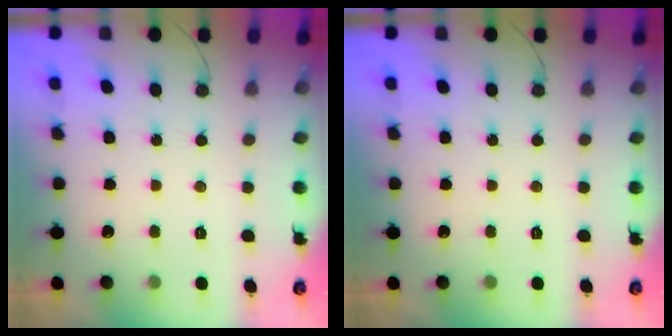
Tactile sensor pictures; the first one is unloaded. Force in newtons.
{"total": 0.0}